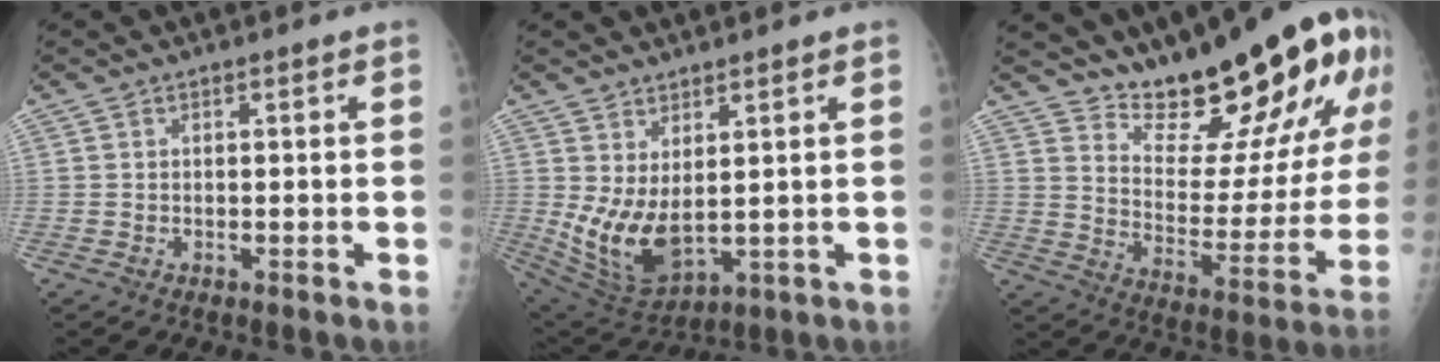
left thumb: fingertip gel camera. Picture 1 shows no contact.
{"total": 10.2, "force": [1.4, 5.1, 8.7], "torque": [-0.158, -0.027, 0.052]}
{"total": 23.3, "force": [16.1, 7.6, 15.1], "torque": [-0.174, -0.108, 0.240]}